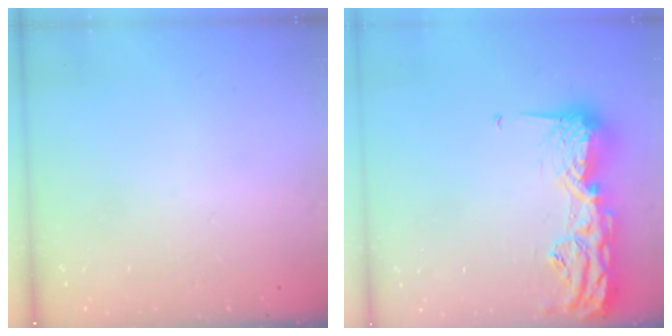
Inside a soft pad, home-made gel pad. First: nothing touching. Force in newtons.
{"total": 17.7, "press": 17.6, "slide": 0.9}